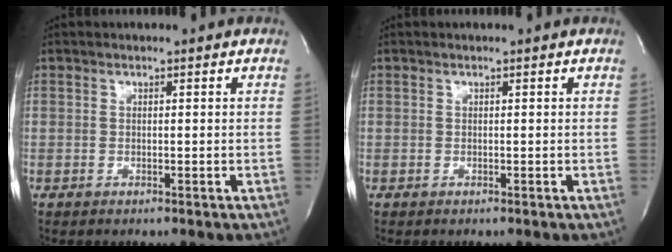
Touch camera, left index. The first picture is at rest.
{"total": 0.0}